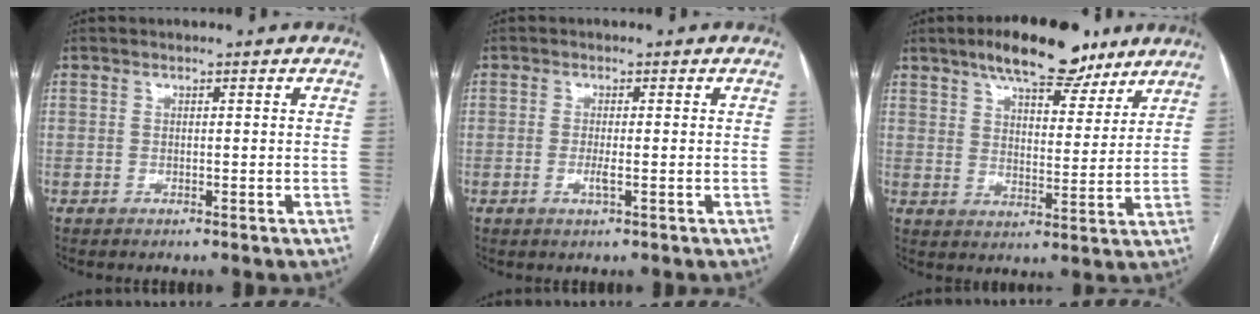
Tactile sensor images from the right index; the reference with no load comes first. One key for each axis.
{"total": 1.9, "fx": -0.6, "fy": 0.1, "fz": 1.8, "tx": -0.036, "ty": -0.004, "tz": -0.011}
{"total": 13.8, "fx": 10.2, "fy": 4.9, "fz": 7.9, "tx": -0.112, "ty": 0.014, "tz": 0.157}